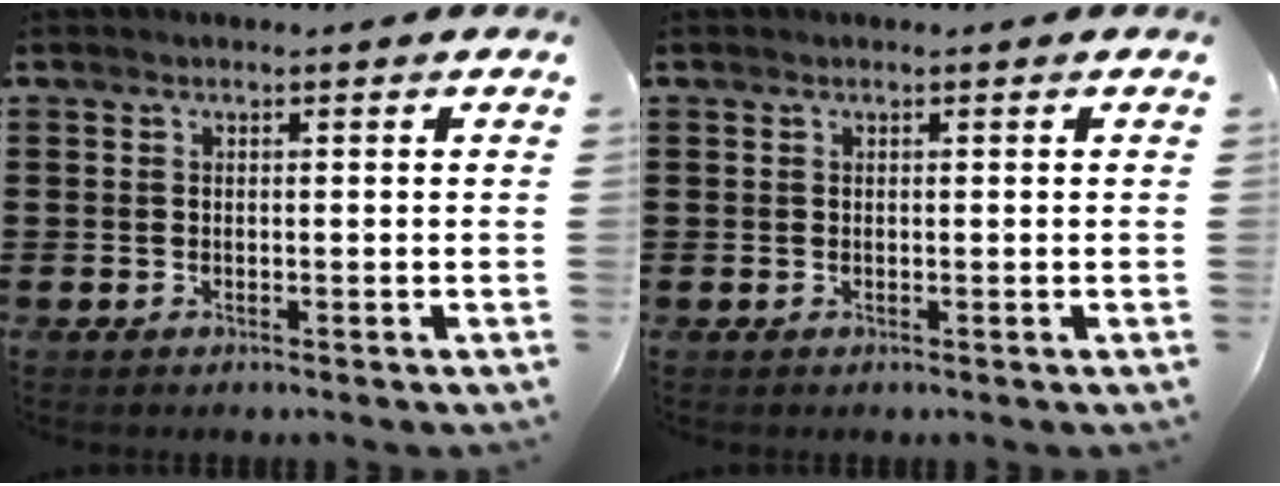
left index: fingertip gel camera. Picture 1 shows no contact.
{"total": 0.0}